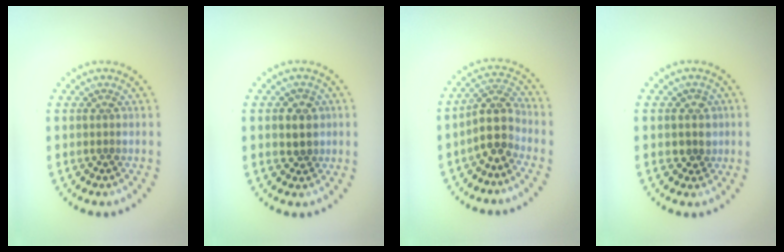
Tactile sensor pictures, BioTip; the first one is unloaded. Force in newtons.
{"total": 2.3, "press": 2.2, "slide": 0.7}
{"total": 3.6, "press": 2.9, "slide": 2.2}
{"total": 1.9, "press": 1.7, "slide": 0.8}